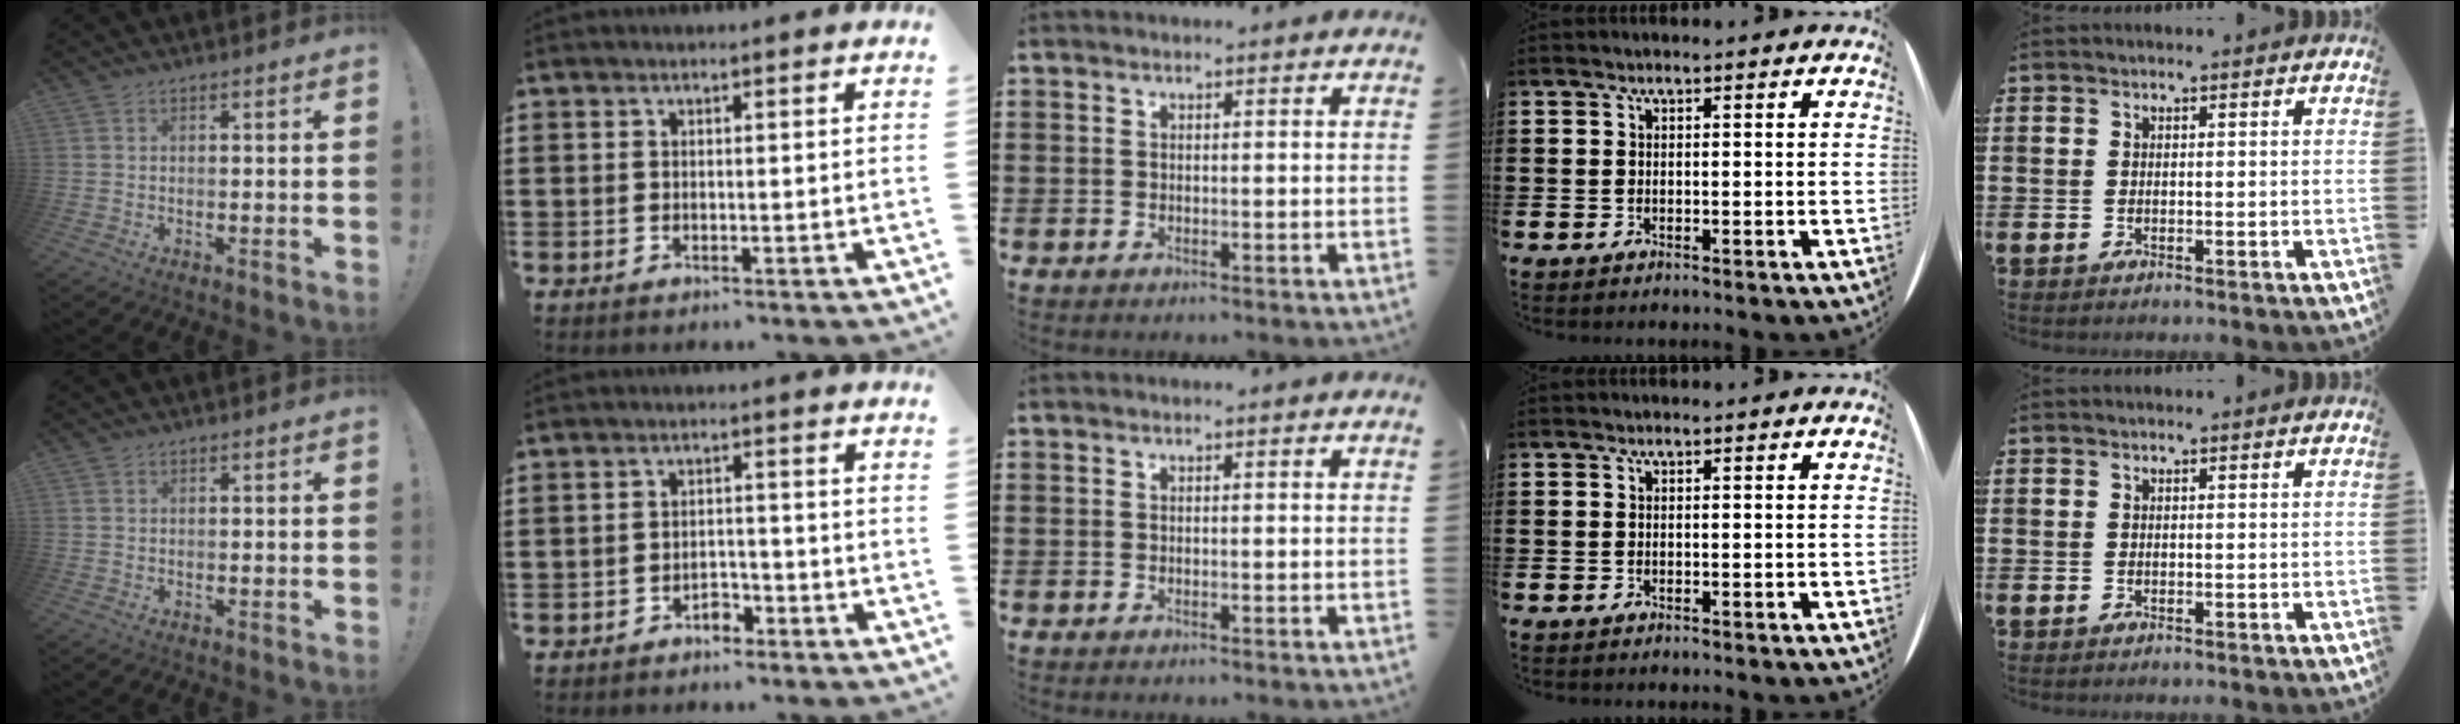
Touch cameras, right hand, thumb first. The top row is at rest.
{"index": {"total": 2.4, "force": [-2.0, 0.9, 0.9], "torque": [-0.021, 0.000, -0.041]}}